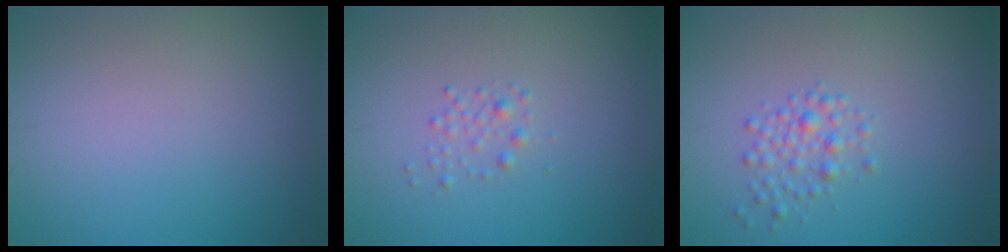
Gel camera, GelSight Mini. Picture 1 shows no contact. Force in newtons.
{"total": 1.1, "press": 1.1, "slide": 0.1}
{"total": 1.9, "press": 1.9, "slide": 0.1}